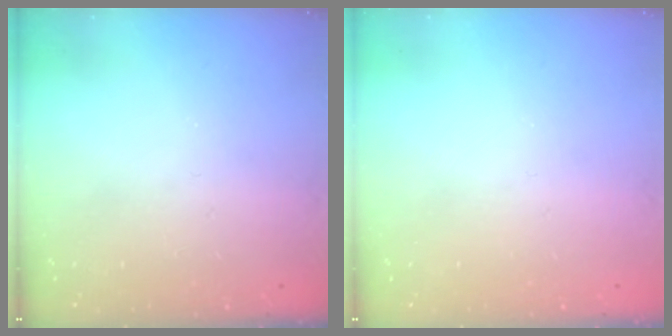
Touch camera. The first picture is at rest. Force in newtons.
{"total": 0.0}